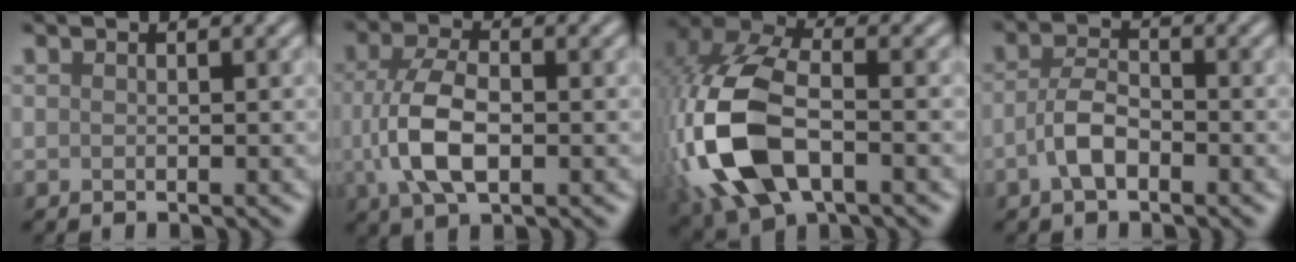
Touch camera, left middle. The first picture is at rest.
{"total": 5.9, "force": [-0.6, 3.2, 5.0], "torque": [-0.117, -0.002, -0.013]}
{"total": 12.0, "force": [-3.0, 6.8, 9.5], "torque": [-0.237, 0.000, -0.065]}
{"total": 3.2, "force": [-1.3, 1.6, 2.4], "torque": [-0.047, 0.007, -0.034]}